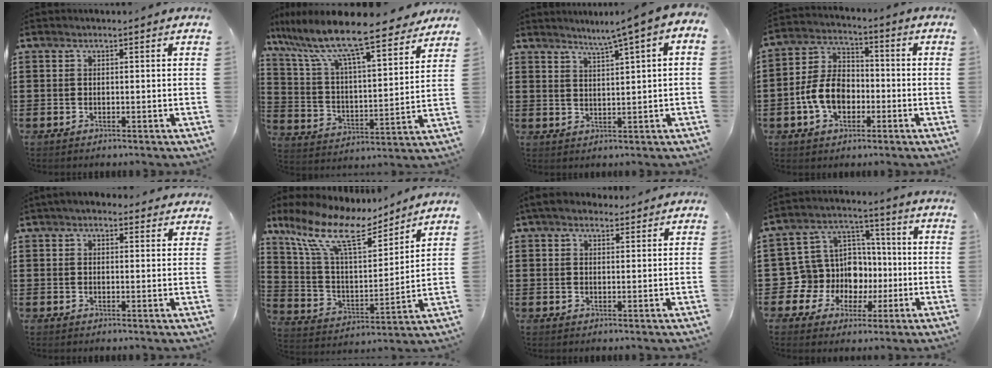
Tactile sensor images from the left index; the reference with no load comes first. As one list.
[{"total": 10.6, "force": [9.2, 0.4, 5.4], "torque": [-0.142, -0.059, 0.151]}, {"total": 2.7, "force": [1.8, -0.7, 1.9], "torque": [-0.040, -0.018, 0.027]}, {"total": 8.1, "force": [-2.5, 5.5, 5.4], "torque": [-0.132, 0.009, -0.053]}, {"total": 2.7, "force": [2.3, 1.2, 1.0], "torque": [-0.026, 0.003, 0.041]}, {"total": 12.7, "force": [9.5, 3.4, 7.7], "torque": [-0.184, -0.054, 0.165]}, {"total": 3.2, "force": [2.5, 1.6, 1.3], "torque": [-0.034, 0.008, 0.047]}, {"total": 11.3, "force": [-1.1, 10.7, 3.4], "torque": [-0.115, -0.004, -0.012]}]